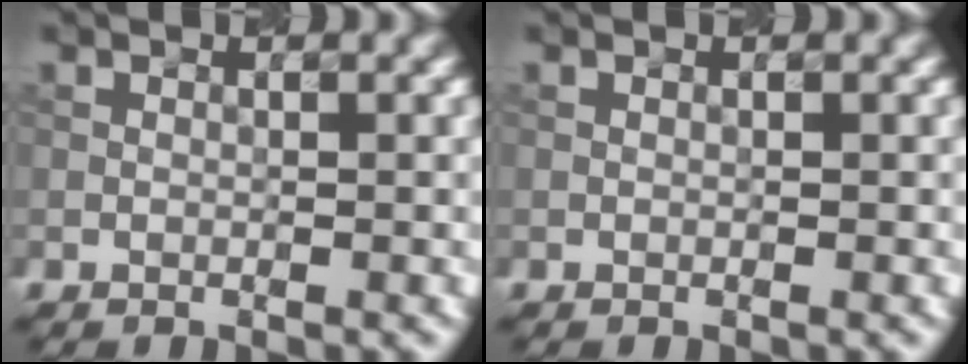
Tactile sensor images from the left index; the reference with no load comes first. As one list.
[{"total": 0.0}]